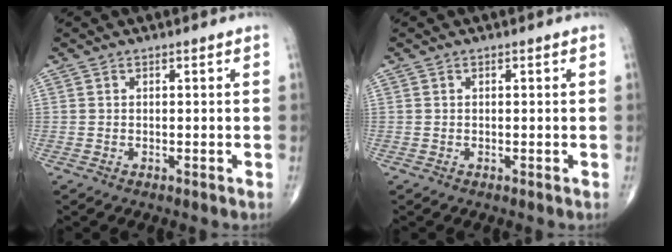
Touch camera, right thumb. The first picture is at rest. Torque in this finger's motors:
{"motor_torque": [-0.34, -0.21, -0.31, -0.14, 0.00]}